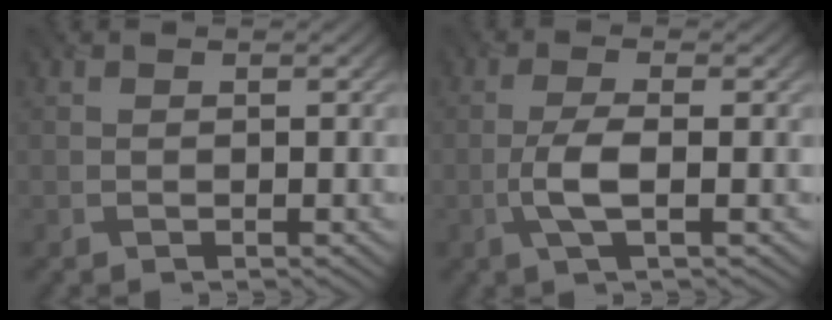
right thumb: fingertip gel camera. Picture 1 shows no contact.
{"total": 4.0, "force": [-1.1, 1.0, 3.7], "torque": [-0.081, 0.004, -0.028]}